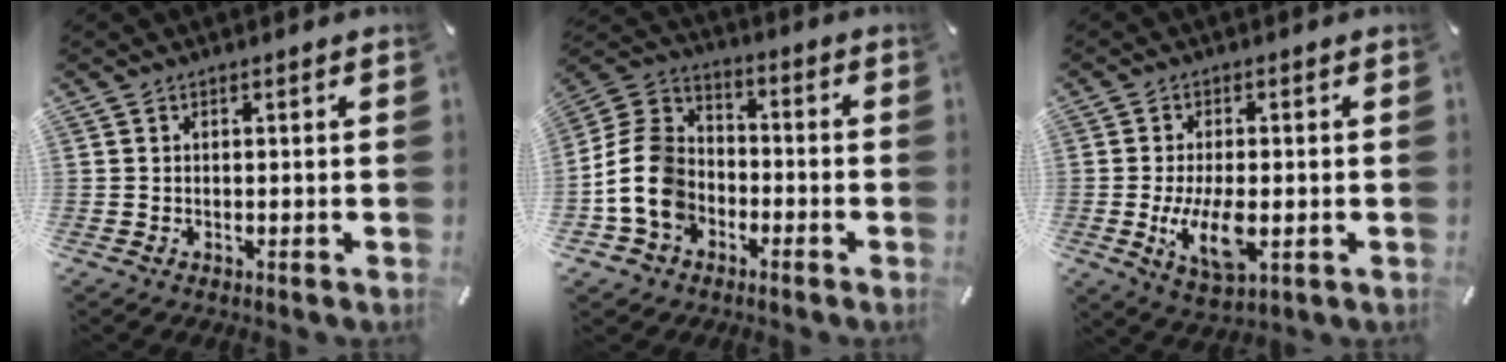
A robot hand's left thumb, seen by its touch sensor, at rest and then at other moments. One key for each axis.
{"total": 13.5, "fx": -4.3, "fy": 11.0, "fz": 6.6, "tx": -0.152, "ty": 0.035, "tz": -0.078}
{"total": 10.0, "fx": -1.9, "fy": 4.6, "fz": 8.6, "tx": -0.176, "ty": -0.014, "tz": -0.029}